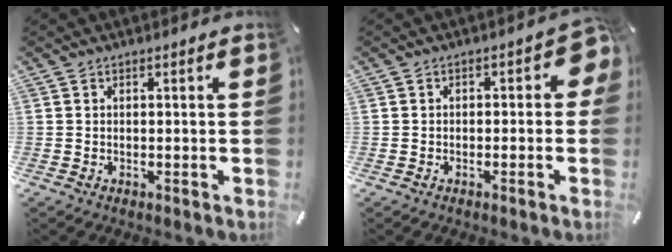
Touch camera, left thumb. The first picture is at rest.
{"total": 3.4, "force": [-0.7, 2.0, 2.6], "torque": [-0.041, 0.010, -0.015]}